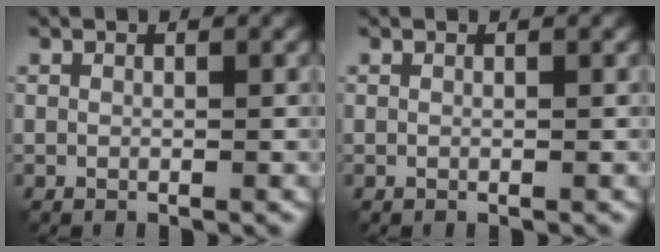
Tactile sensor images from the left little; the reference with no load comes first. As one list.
[{"total": 0.0}]